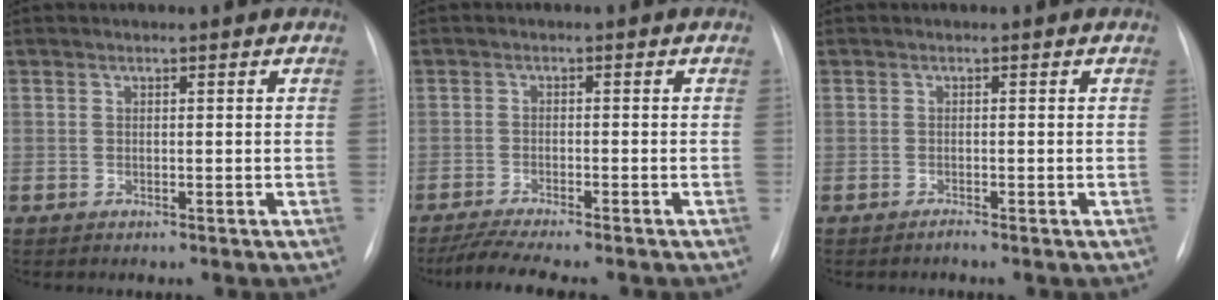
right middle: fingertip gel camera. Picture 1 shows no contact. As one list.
[{"total": 7.3, "force": [-6.3, 0.1, 3.8], "torque": [-0.060, -0.014, -0.100]}, {"total": 0.6, "force": [-0.5, -0.2, 0.2], "torque": [-0.003, -0.001, -0.011]}]